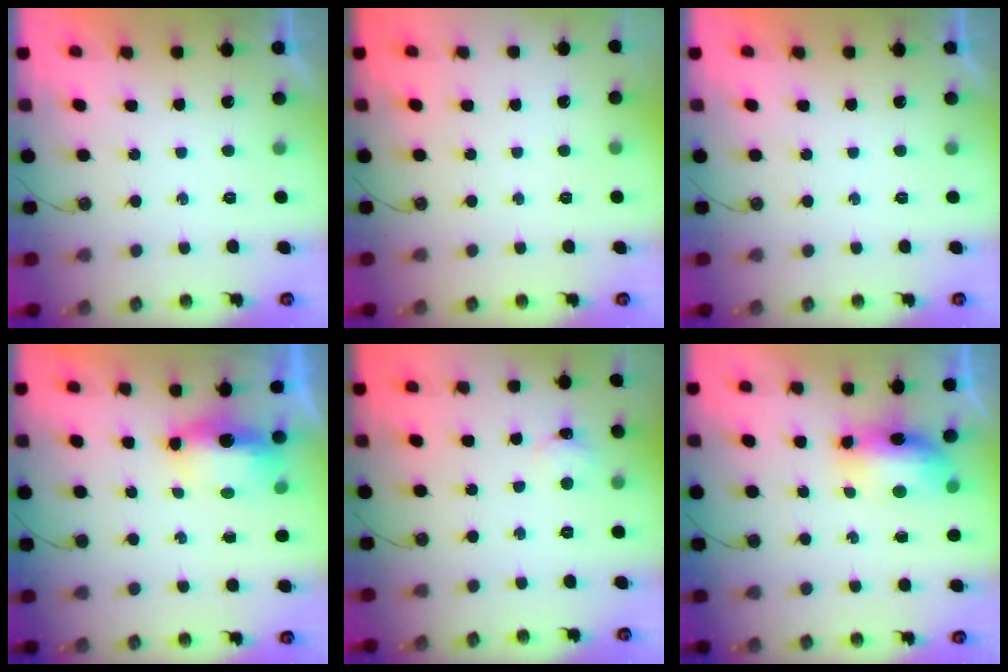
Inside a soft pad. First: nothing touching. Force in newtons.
{"total": 0.0}
{"total": 0.0}
{"total": 13.9, "press": 8.4, "slide": 11.0}
{"total": 2.6, "press": 2.6, "slide": 0.4}
{"total": 13.4, "press": 10.4, "slide": 8.4}